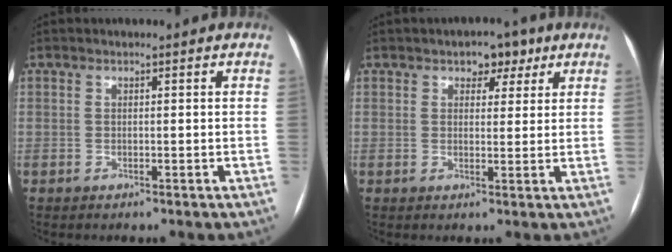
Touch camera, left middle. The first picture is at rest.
{"total": 4.0, "force": [2.3, 2.5, 2.0], "torque": [-0.019, 0.011, 0.031]}